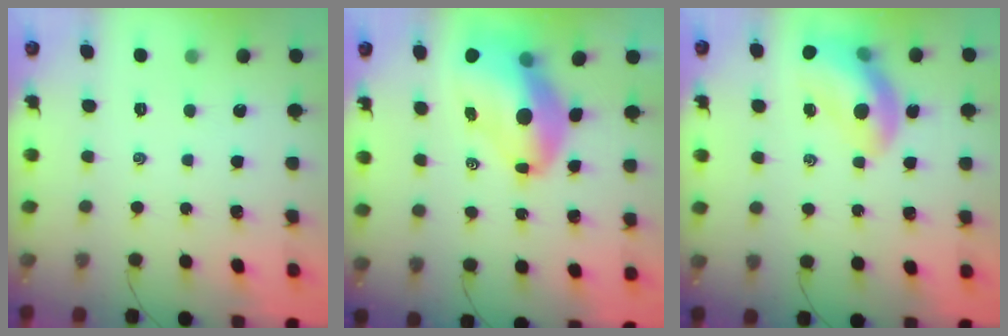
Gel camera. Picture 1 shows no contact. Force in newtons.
{"total": 14.2, "press": 13.6, "slide": 4.2}
{"total": 12.6, "press": 12.1, "slide": 3.4}